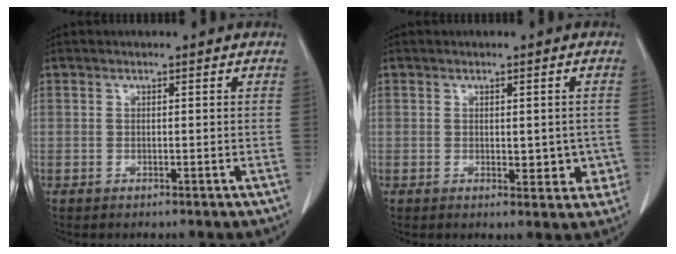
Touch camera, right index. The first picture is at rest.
{"total": 4.2, "force": [-0.5, 2.2, 3.6], "torque": [-0.031, -0.002, 0.001]}